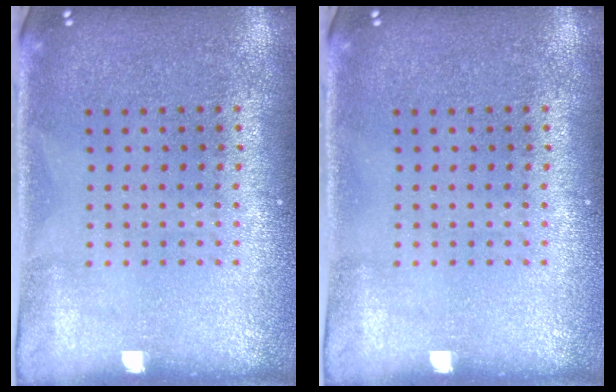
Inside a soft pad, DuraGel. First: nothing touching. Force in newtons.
{"total": 0.0}